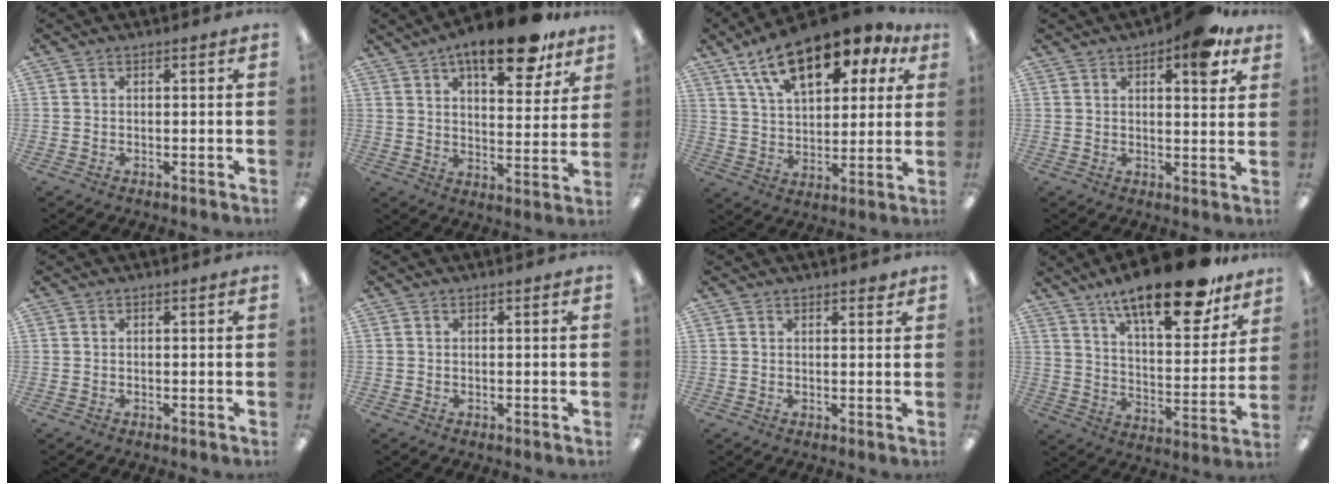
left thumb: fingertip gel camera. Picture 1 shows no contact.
{"total": 15.9, "force": [11.0, 5.6, 9.9], "torque": [-0.137, -0.058, 0.179]}
{"total": 18.5, "force": [11.5, 8.7, 11.6], "torque": [-0.196, -0.049, 0.198]}
{"total": 8.8, "force": [5.2, 3.3, 6.2], "torque": [-0.076, -0.023, 0.082]}
{"total": 0.0}
{"total": 0.0}
{"total": 1.3, "force": [1.2, 0.5, 0.3], "torque": [0.010, -0.009, 0.020]}
{"total": 20.6, "force": [15.5, 5.9, 12.3], "torque": [-0.186, -0.106, 0.254]}